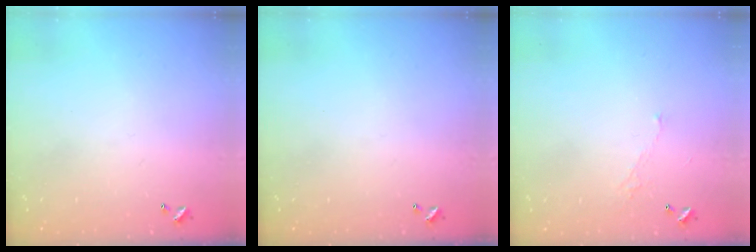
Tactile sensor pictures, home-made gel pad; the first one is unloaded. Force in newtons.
{"total": 0.0}
{"total": 3.5, "press": 3.5, "slide": 0.7}